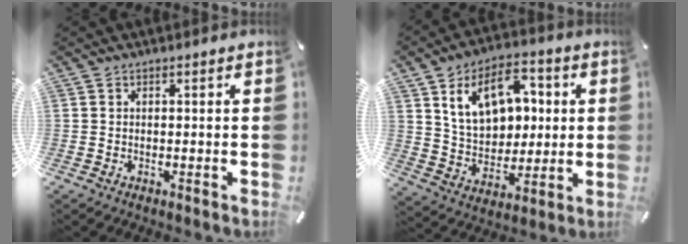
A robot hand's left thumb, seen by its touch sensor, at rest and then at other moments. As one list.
[{"total": 15.3, "force": [5.4, 11.2, 8.9], "torque": [-0.155, -0.006, 0.104]}]